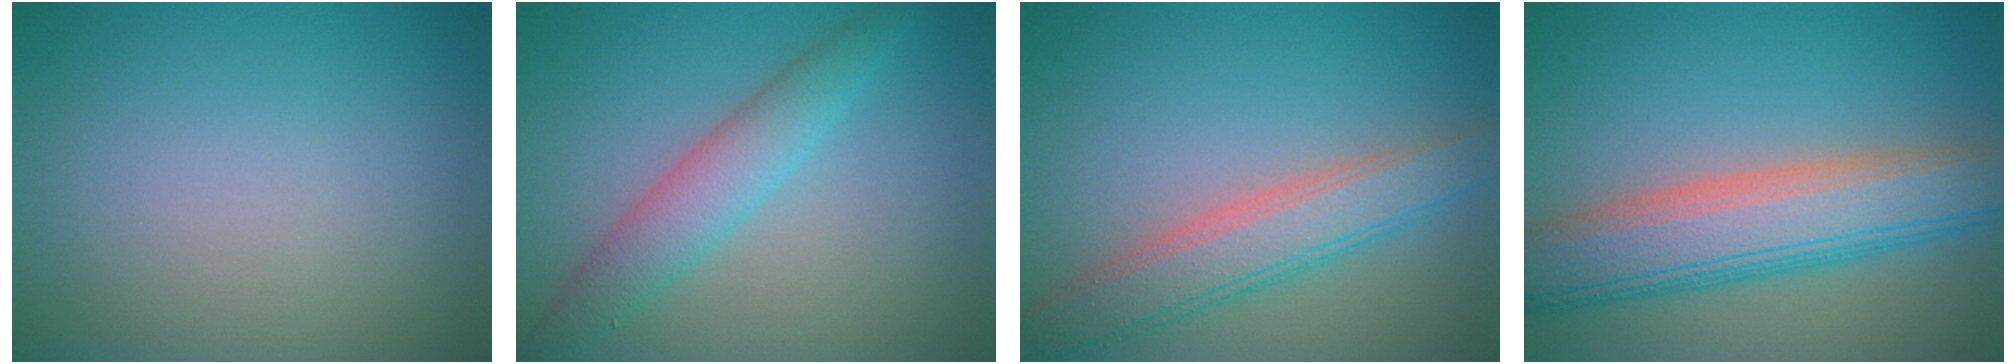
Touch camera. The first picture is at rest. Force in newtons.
{"total": 3.8, "press": 3.8, "slide": 0.1}
{"total": 4.9, "press": 4.9, "slide": 0.3}
{"total": 8.4, "press": 8.4, "slide": 0.1}